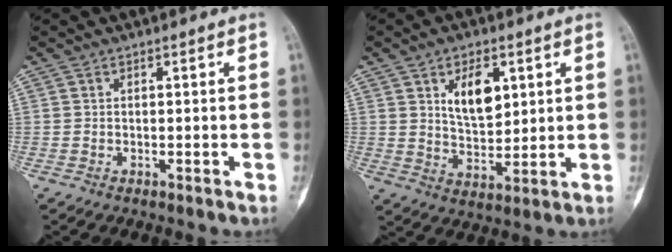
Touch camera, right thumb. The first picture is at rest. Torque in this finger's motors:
{"motor_torque": [0.04, 0.09, 0.22, -0.14, 0.01]}